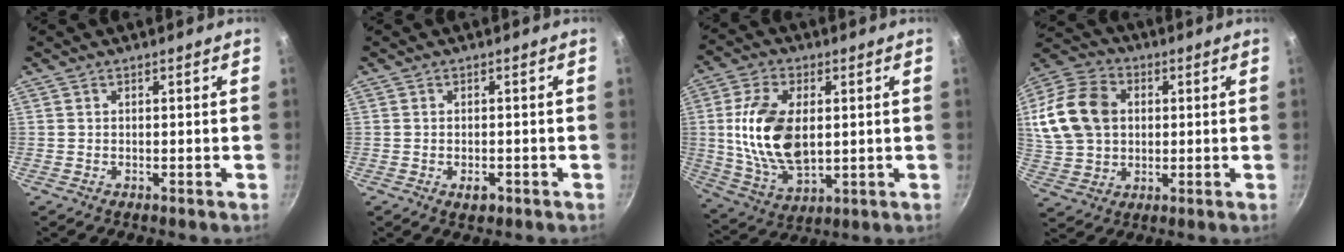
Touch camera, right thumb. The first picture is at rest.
{"total": 2.4, "force": [-1.1, 1.4, 1.6], "torque": [-0.024, 0.004, -0.015]}
{"total": 16.2, "force": [1.5, 9.4, 13.1], "torque": [-0.234, -0.007, 0.035]}
{"total": 17.5, "force": [3.0, 13.4, 10.8], "torque": [-0.203, 0.018, 0.052]}